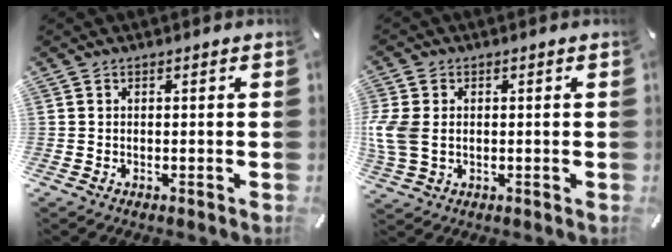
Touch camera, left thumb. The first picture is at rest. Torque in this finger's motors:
{"motor_torque": [0.74, 1.26, 1.12, -0.12, 0.20]}